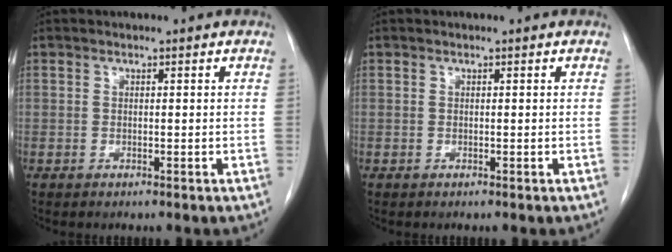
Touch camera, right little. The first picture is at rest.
{"total": 0.0}